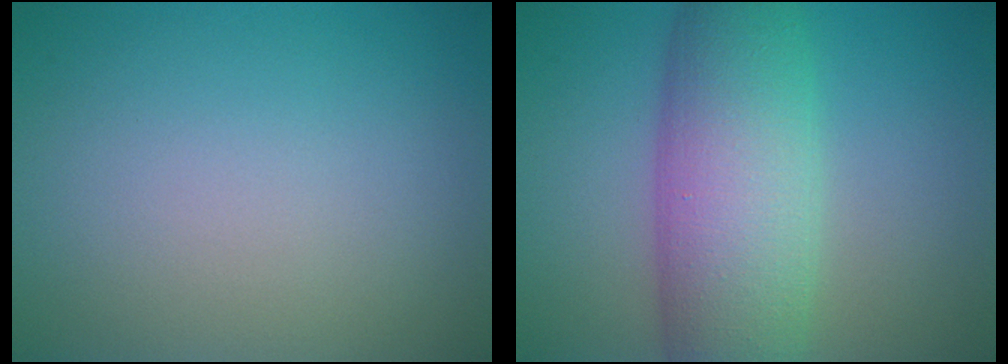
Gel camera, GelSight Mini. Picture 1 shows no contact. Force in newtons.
{"total": 9.3, "press": 9.3, "slide": 0.2}